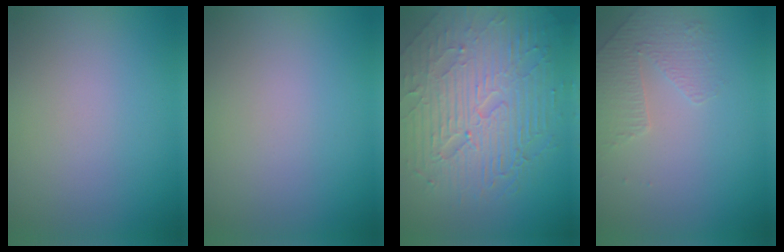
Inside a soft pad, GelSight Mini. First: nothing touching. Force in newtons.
{"total": 0.0}
{"total": 9.6, "press": 6.4, "slide": 7.1}
{"total": 1.6, "press": 1.2, "slide": 1.1}